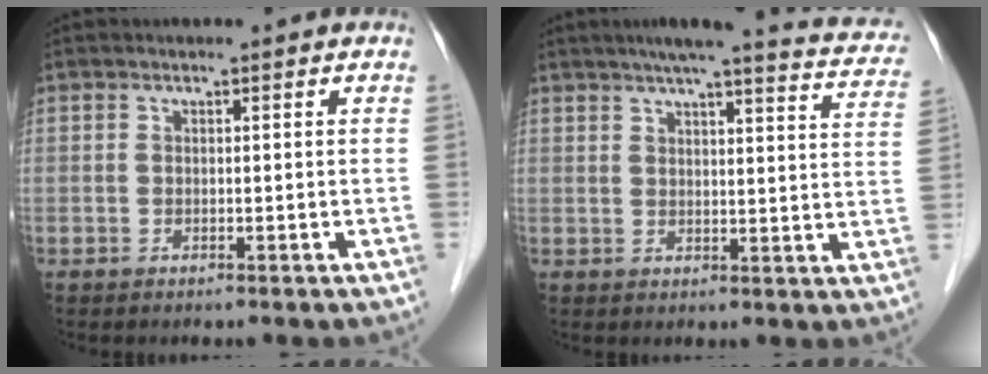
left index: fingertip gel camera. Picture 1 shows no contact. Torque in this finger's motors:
{"motor_torque": [0.48, -0.53, 0.32, 0.07]}